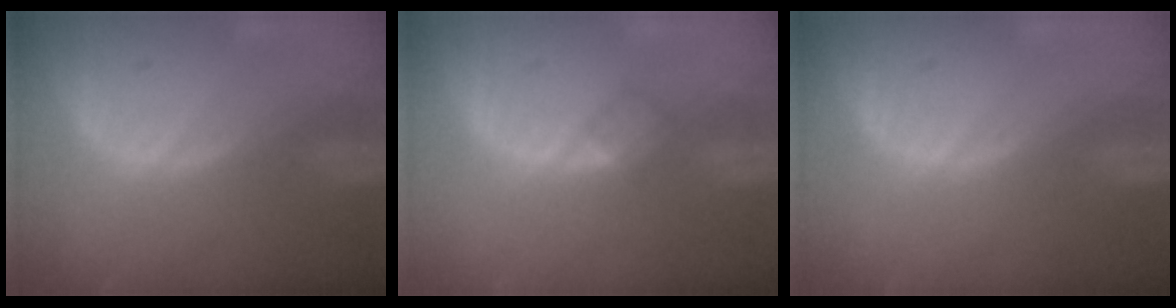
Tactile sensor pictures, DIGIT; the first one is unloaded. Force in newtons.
{"total": 2.0, "press": 2.0, "slide": 0.2}
{"total": 0.0}